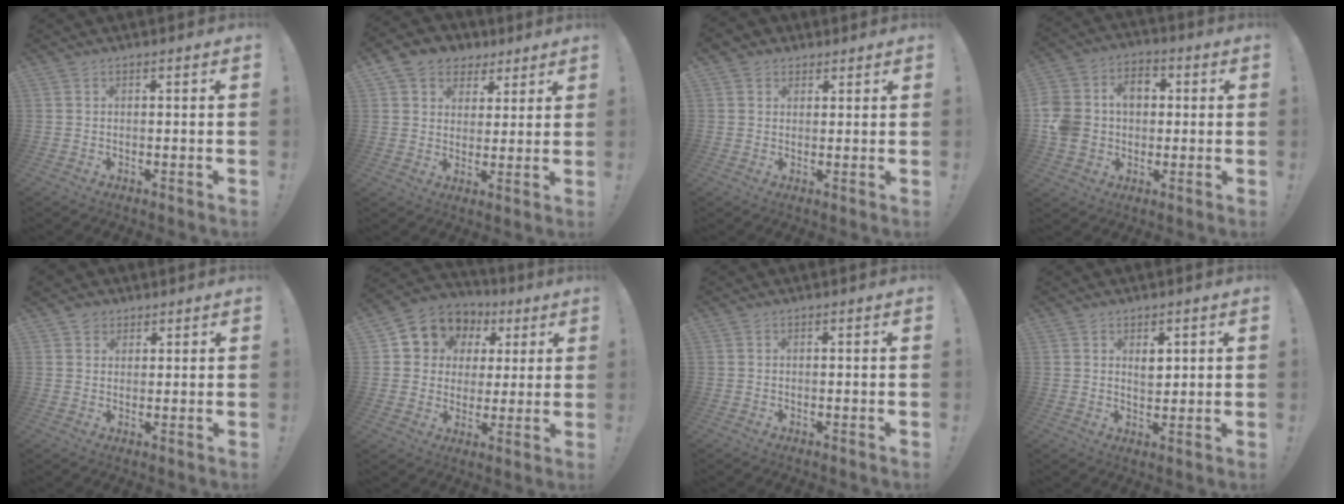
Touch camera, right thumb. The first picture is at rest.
{"total": 8.1, "force": [3.9, 6.8, 2.1], "torque": [-0.028, -0.018, 0.081]}
{"total": 3.4, "force": [1.7, 2.8, 0.9], "torque": [-0.009, -0.005, 0.031]}
{"total": 13.3, "force": [0.7, 11.4, 6.8], "torque": [-0.121, 0.008, 0.018]}
{"total": 3.6, "force": [2.4, 2.6, 0.4], "torque": [0.006, -0.013, 0.041]}
{"total": 9.4, "force": [3.8, 8.2, 2.6], "torque": [-0.043, -0.025, 0.077]}
{"total": 0.0}
{"total": 4.1, "force": [2.1, 2.6, 2.4], "torque": [-0.027, -0.011, 0.033]}